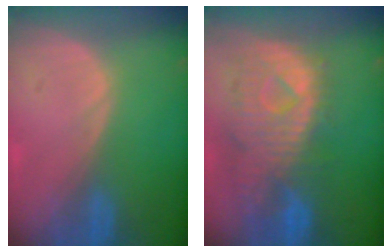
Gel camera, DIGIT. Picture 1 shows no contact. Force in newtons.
{"total": 11.5, "press": 9.9, "slide": 5.8}